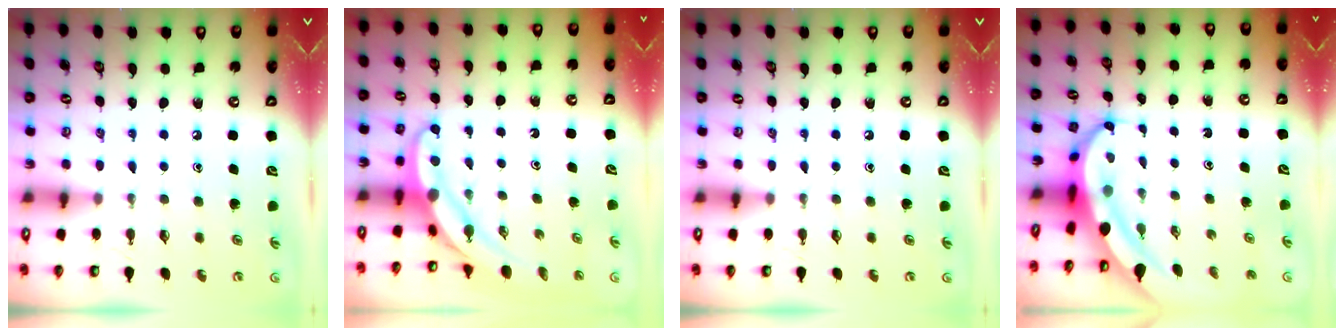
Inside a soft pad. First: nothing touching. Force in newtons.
{"total": 6.1, "press": 6.1, "slide": 0.5}
{"total": 0.0}
{"total": 6.4, "press": 6.2, "slide": 1.5}